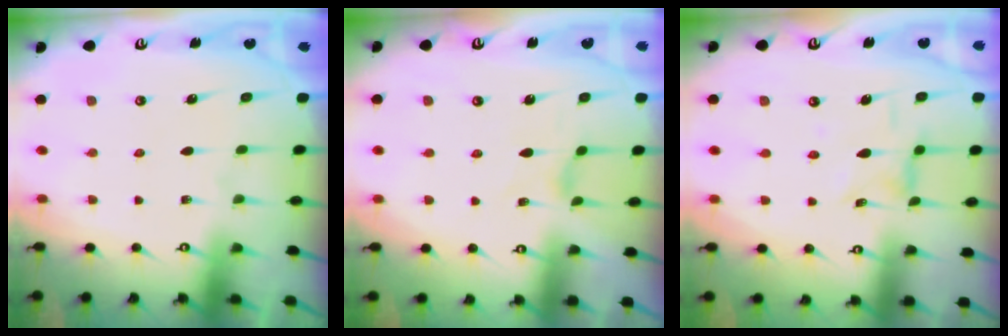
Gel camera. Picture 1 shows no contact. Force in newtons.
{"total": 1.2, "press": 1.2, "slide": 0.3}
{"total": 2.0, "press": 2.0, "slide": 0.4}